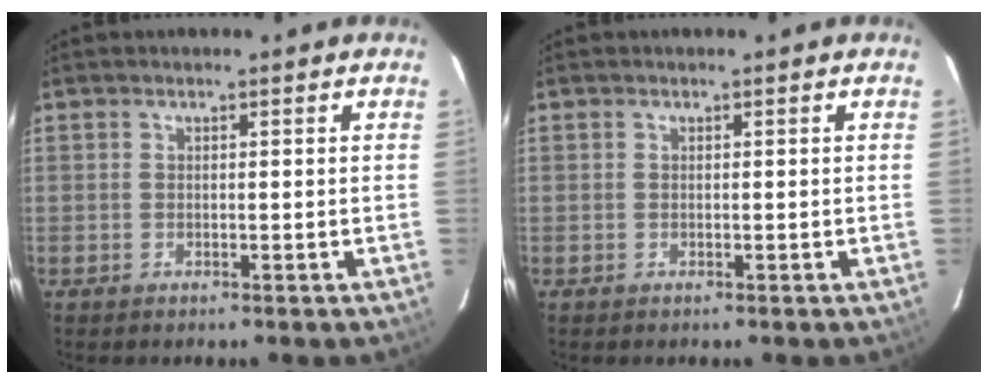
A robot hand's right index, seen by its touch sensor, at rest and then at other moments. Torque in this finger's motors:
{"motor_torque": [0.00, 0.00, 0.00, 0.00]}